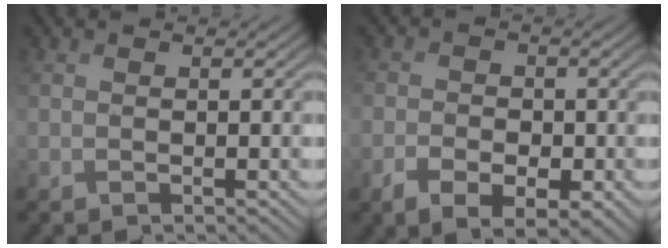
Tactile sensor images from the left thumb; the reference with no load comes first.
{"total": 5.0, "force": [-3.2, 2.8, 2.7], "torque": [-0.044, -0.017, -0.046]}